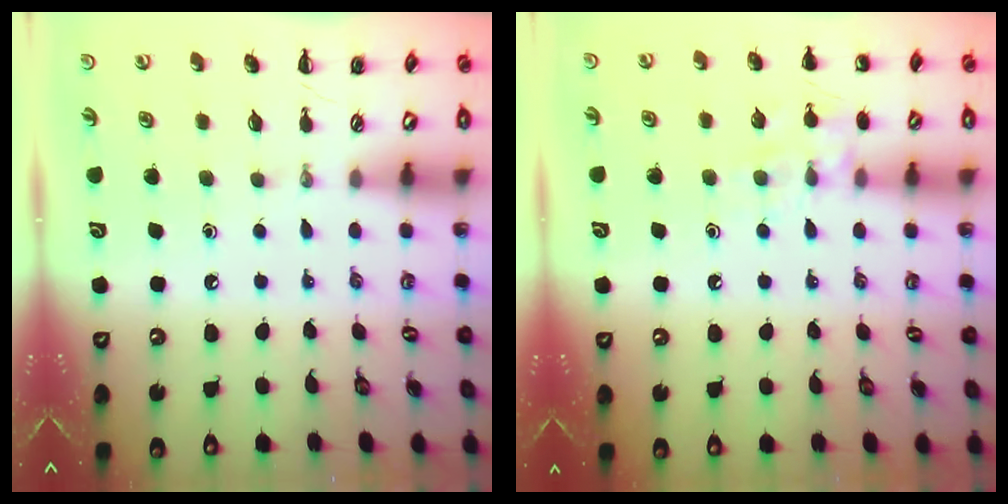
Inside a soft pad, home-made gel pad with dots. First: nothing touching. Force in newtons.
{"total": 9.2, "press": 9.1, "slide": 1.1}